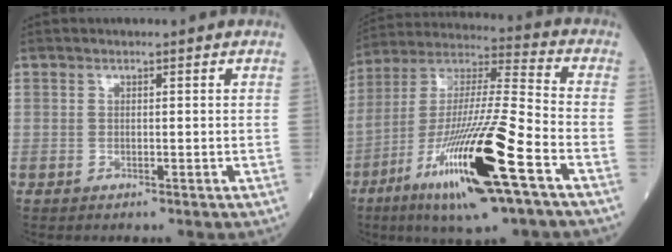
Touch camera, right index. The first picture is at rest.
{"total": 21.8, "force": [-9.8, 1.6, 19.4], "torque": [-0.381, -0.037, -0.176]}